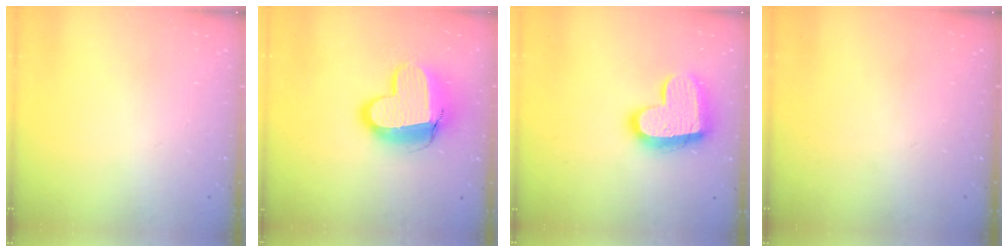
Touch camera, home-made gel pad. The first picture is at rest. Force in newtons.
{"total": 14.4, "press": 14.4, "slide": 1.1}
{"total": 17.6, "press": 17.5, "slide": 1.3}
{"total": 0.0}